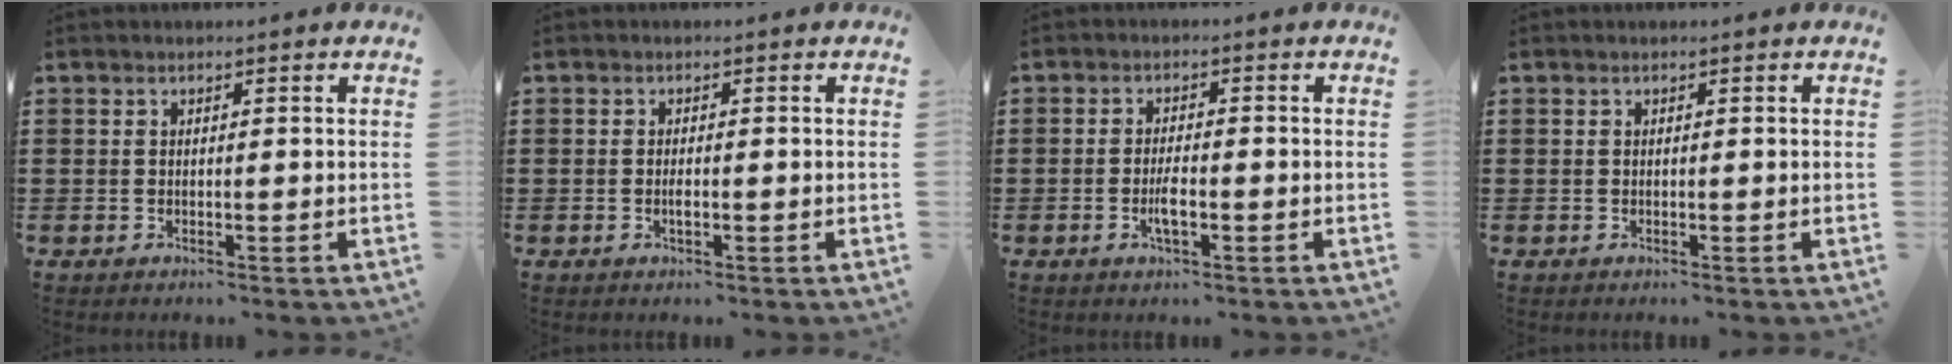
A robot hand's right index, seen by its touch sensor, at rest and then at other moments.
{"total": 1.1, "force": [-0.3, 0.3, 1.0], "torque": [-0.020, -0.003, -0.004]}
{"total": 3.1, "force": [-1.1, 0.8, 2.8], "torque": [-0.055, -0.001, -0.020]}
{"total": 0.0}